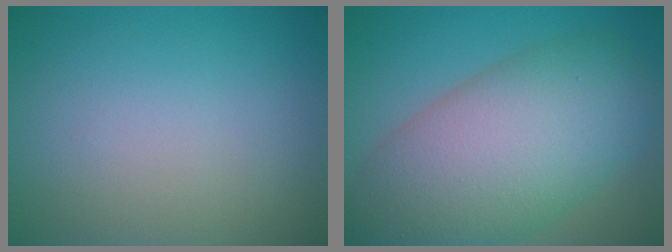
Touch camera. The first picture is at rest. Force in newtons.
{"total": 11.8, "press": 11.8, "slide": 0.5}